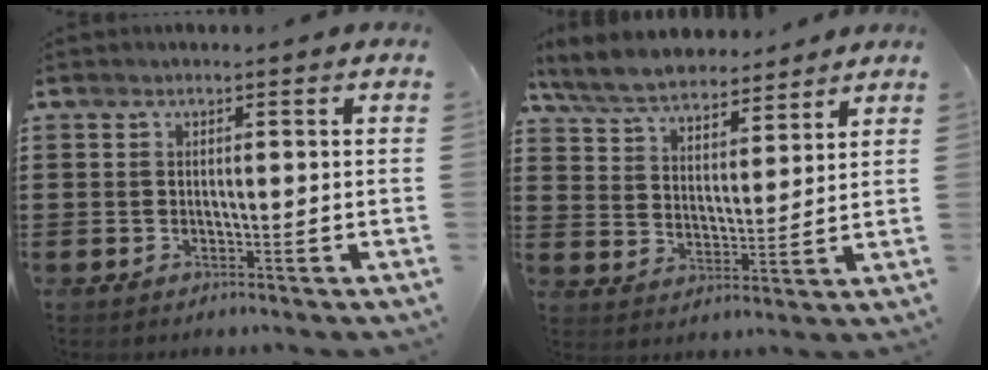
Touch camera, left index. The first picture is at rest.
{"total": 7.0, "force": [6.5, 1.6, 2.0], "torque": [-0.067, -0.022, 0.118]}